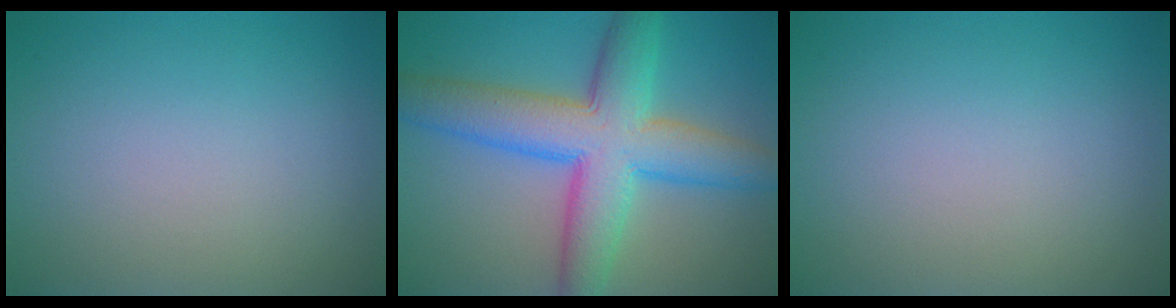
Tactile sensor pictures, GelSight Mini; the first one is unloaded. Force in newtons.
{"total": 9.5, "press": 9.5, "slide": 0.3}
{"total": 0.0}